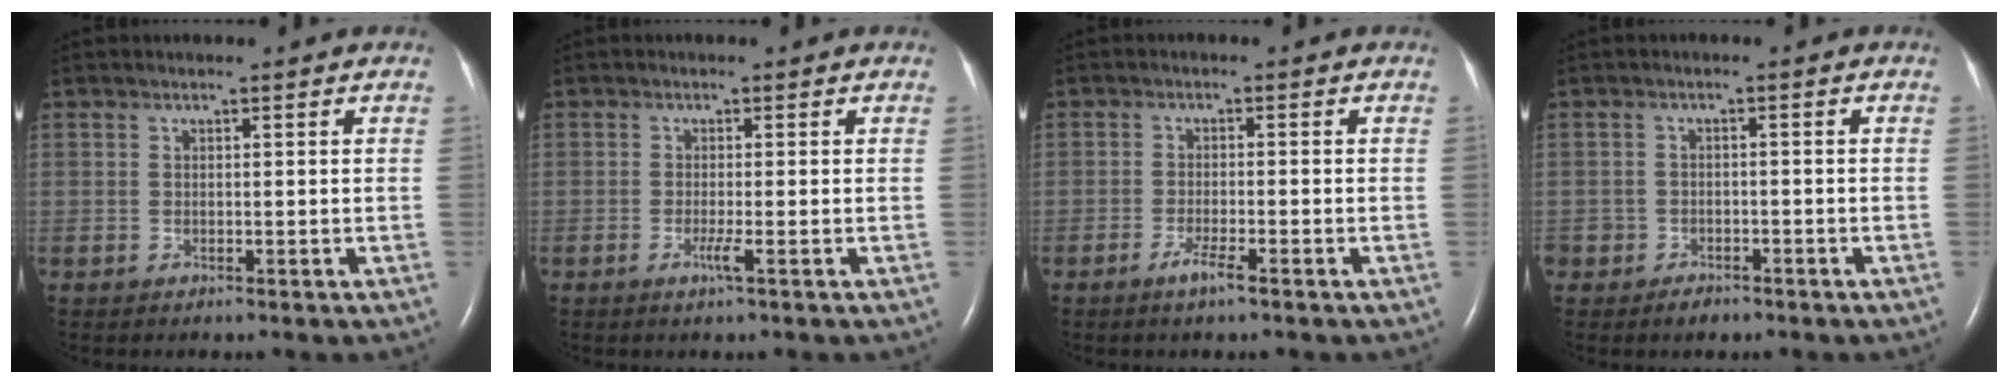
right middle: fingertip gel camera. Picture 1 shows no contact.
{"total": 1.6, "force": [-0.7, -0.3, 1.4], "torque": [-0.031, -0.005, -0.014]}
{"total": 2.6, "force": [-1.7, 0.0, 1.9], "torque": [-0.044, -0.005, -0.033]}
{"total": 3.0, "force": [-2.1, 2.0, 0.6], "torque": [-0.010, 0.005, -0.032]}